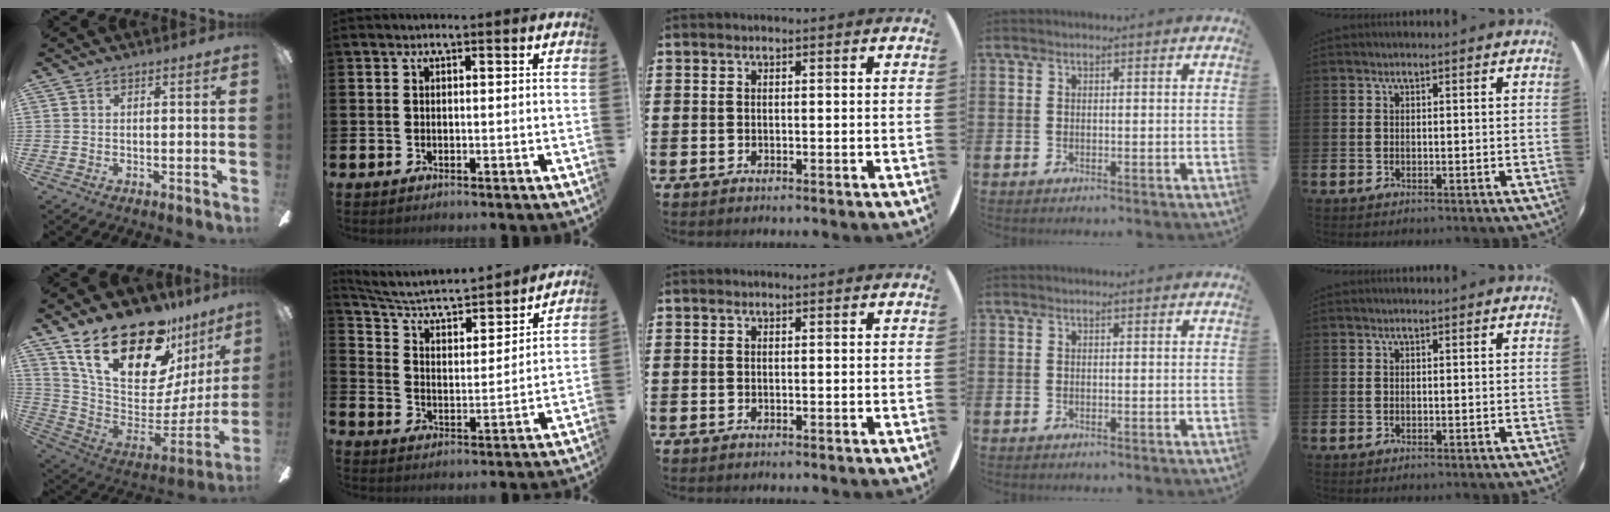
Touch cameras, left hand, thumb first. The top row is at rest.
{"thumb": {"total": 27.0, "force": [18.4, 11.9, 15.9], "torque": [-0.279, -0.127, 0.330]}, "index": {"total": 6.2, "force": [5.6, 1.7, 2.3], "torque": [-0.073, -0.043, 0.088]}}